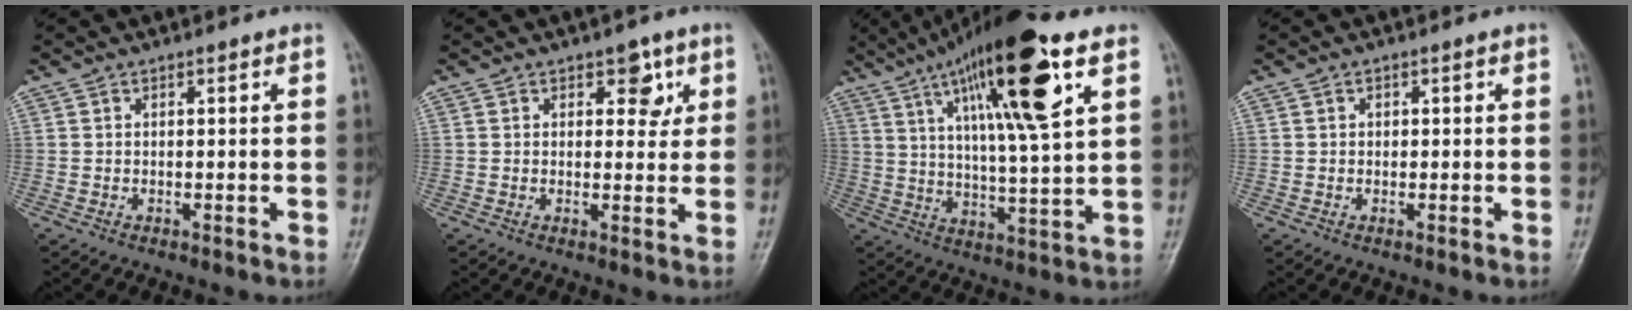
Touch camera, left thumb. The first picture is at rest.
{"total": 4.5, "force": [2.0, 2.9, 2.8], "torque": [-0.005, -0.007, 0.022]}
{"total": 21.3, "force": [10.1, 4.2, 18.2], "torque": [-0.294, -0.018, 0.169]}
{"total": 1.1, "force": [0.1, 1.0, 0.4], "torque": [0.002, 0.003, 0.000]}